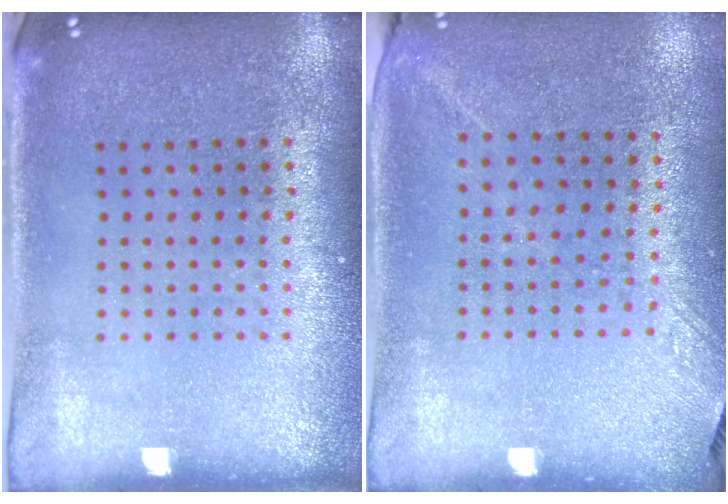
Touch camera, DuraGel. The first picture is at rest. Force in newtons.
{"total": 1.2, "press": 0.9, "slide": 0.8}